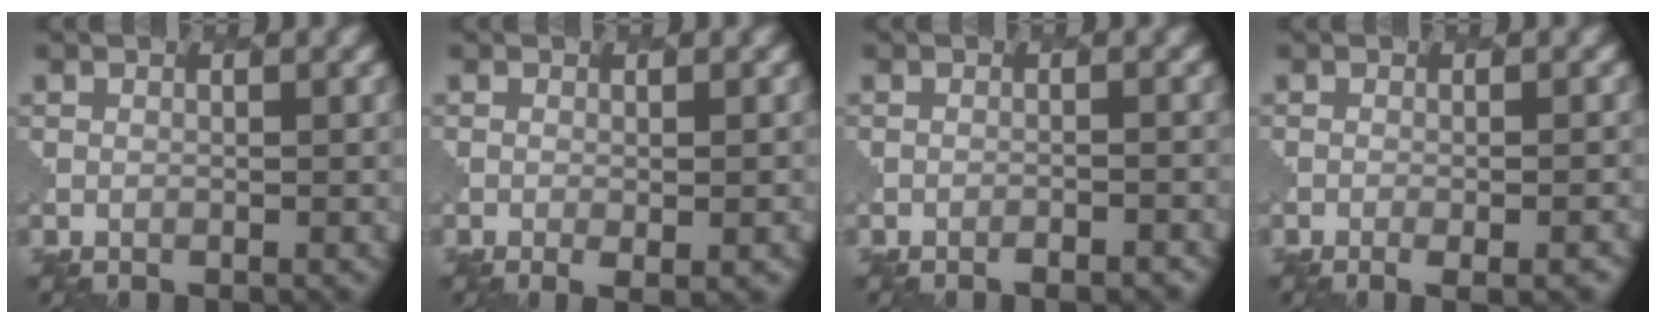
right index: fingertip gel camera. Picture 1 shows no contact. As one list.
[{"total": 2.5, "force": [-0.8, 0.6, 2.2], "torque": [-0.028, -0.006, -0.005]}, {"total": 2.2, "force": [-1.9, 0.7, 1.0], "torque": [0.000, 0.013, -0.027]}, {"total": 3.7, "force": [-1.6, 1.4, 3.1], "torque": [-0.018, 0.010, -0.013]}]